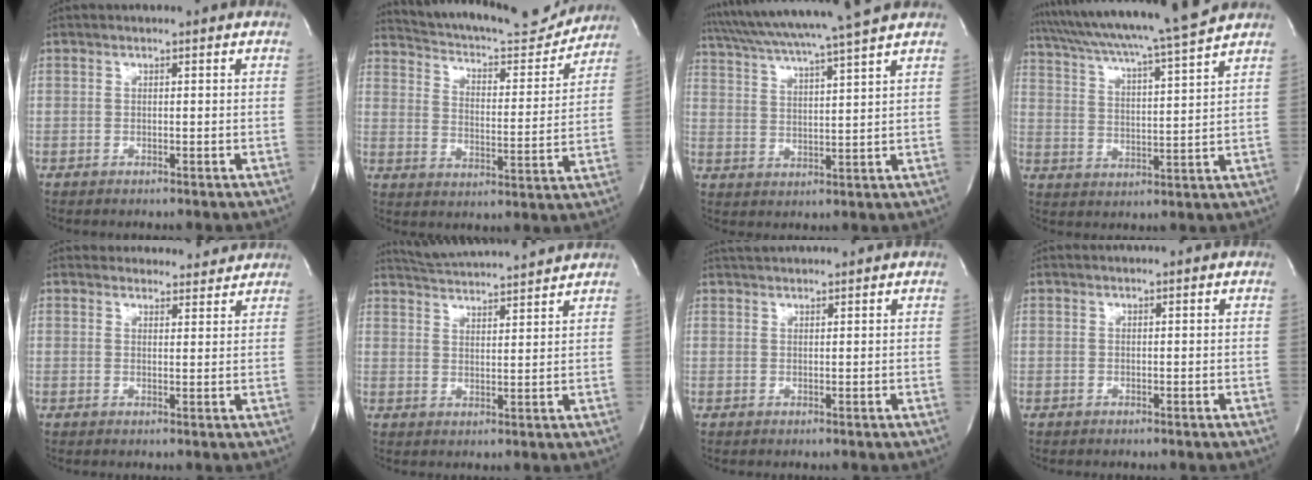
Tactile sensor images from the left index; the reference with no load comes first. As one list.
[{"total": 17.9, "force": [16.9, 3.3, 4.7], "torque": [-0.073, -0.020, 0.237]}, {"total": 14.7, "force": [12.7, -1.8, 7.2], "torque": [-0.131, 0.003, 0.193]}, {"total": 16.7, "force": [15.0, -1.7, 7.3], "torque": [-0.134, -0.015, 0.227]}, {"total": 7.9, "force": [7.5, 2.3, 0.5], "torque": [0.013, 0.007, 0.078]}, {"total": 12.2, "force": [11.6, 0.2, 3.9], "torque": [-0.076, 0.014, 0.170]}, {"total": 3.6, "force": [3.5, 0.1, 0.9], "torque": [-0.017, 0.028, 0.061]}, {"total": 0.9, "force": [0.8, 0.0, 0.3], "torque": [-0.007, 0.010, 0.014]}]